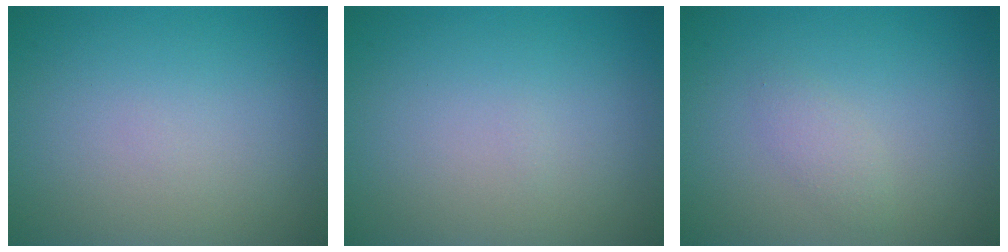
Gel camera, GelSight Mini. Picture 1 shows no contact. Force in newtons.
{"total": 0.0}
{"total": 1.2, "press": 1.2, "slide": 0.0}